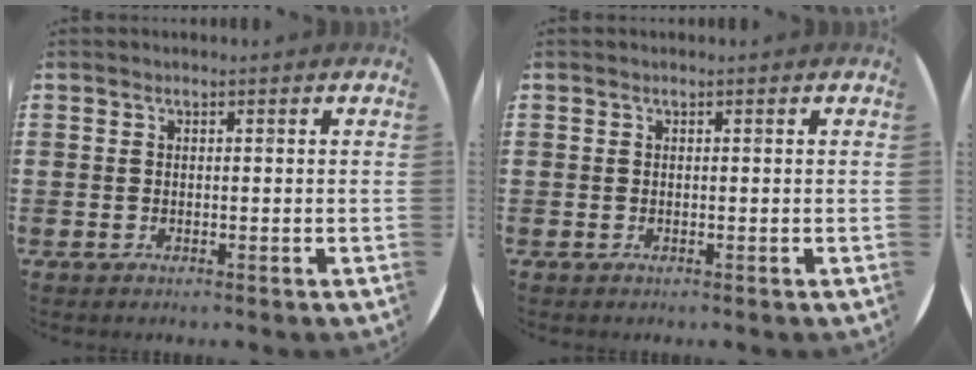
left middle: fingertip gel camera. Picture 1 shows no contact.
{"total": 0.0}